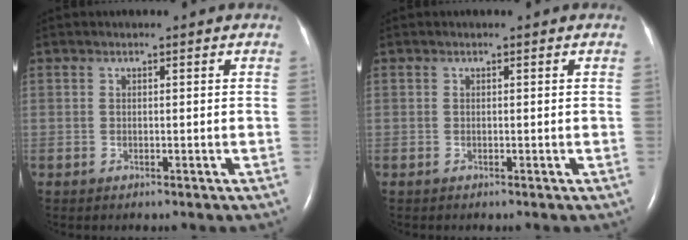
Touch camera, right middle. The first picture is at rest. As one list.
[{"total": 0.0}]